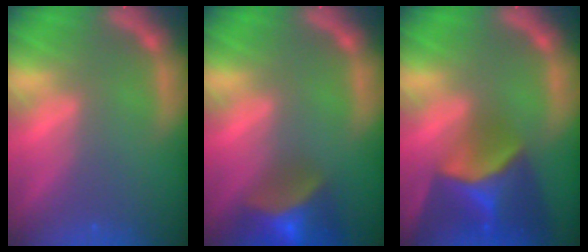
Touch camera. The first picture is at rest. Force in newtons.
{"total": 8.0}
{"total": 9.4}